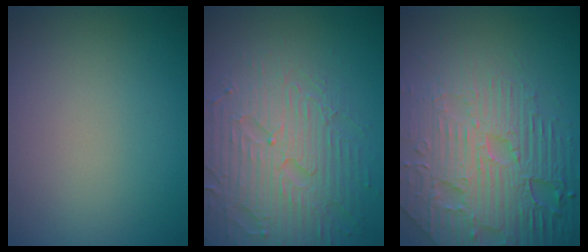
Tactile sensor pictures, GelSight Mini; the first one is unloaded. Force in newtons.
{"total": 6.2, "press": 5.2, "slide": 3.4}
{"total": 8.4, "press": 6.1, "slide": 5.7}